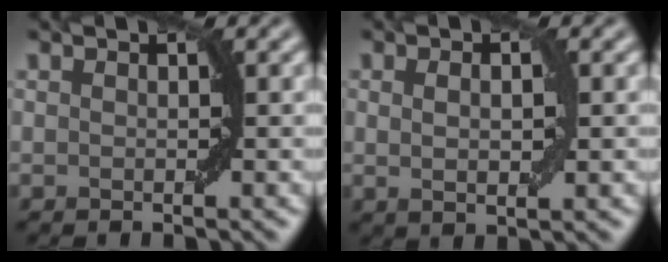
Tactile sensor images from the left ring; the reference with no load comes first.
{"total": 2.3, "force": [0.4, 0.8, 2.1], "torque": [-0.040, 0.001, 0.008]}